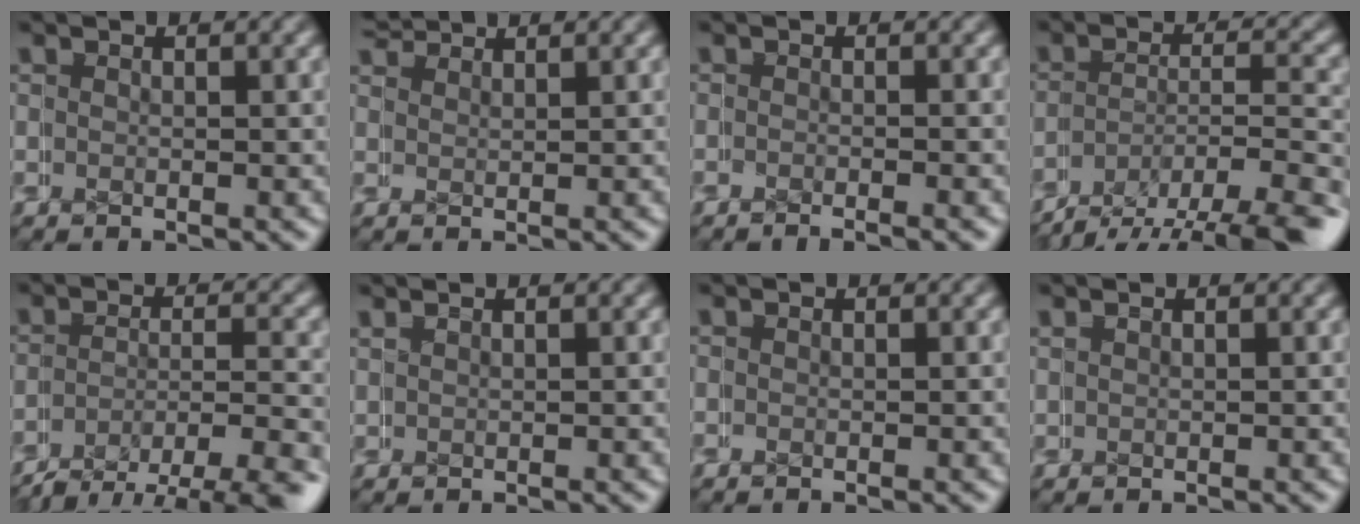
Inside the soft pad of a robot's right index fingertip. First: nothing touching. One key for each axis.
{"total": 2.7, "fx": 2.6, "fy": -0.5, "fz": 0.0, "tx": 0.001, "ty": 0.007, "tz": 0.051}
{"total": 1.5, "fx": -1.4, "fy": 0.0, "fz": 0.4, "tx": 0.007, "ty": 0.002, "tz": -0.023}
{"total": 6.9, "fx": -4.9, "fy": 2.3, "fz": 4.2, "tx": -0.049, "ty": -0.001, "tz": -0.072}
{"total": 5.9, "fx": -4.2, "fy": 2.3, "fz": 3.5, "tx": -0.043, "ty": -0.006, "tz": -0.058}
{"total": 1.2, "fx": 1.0, "fy": -0.5, "fz": -0.3, "tx": 0.008, "ty": 0.005, "tz": 0.020}
{"total": 0.0}
{"total": 0.7, "fx": 0.6, "fy": -0.2, "fz": -0.2, "tx": 0.007, "ty": 0.002, "tz": 0.010}